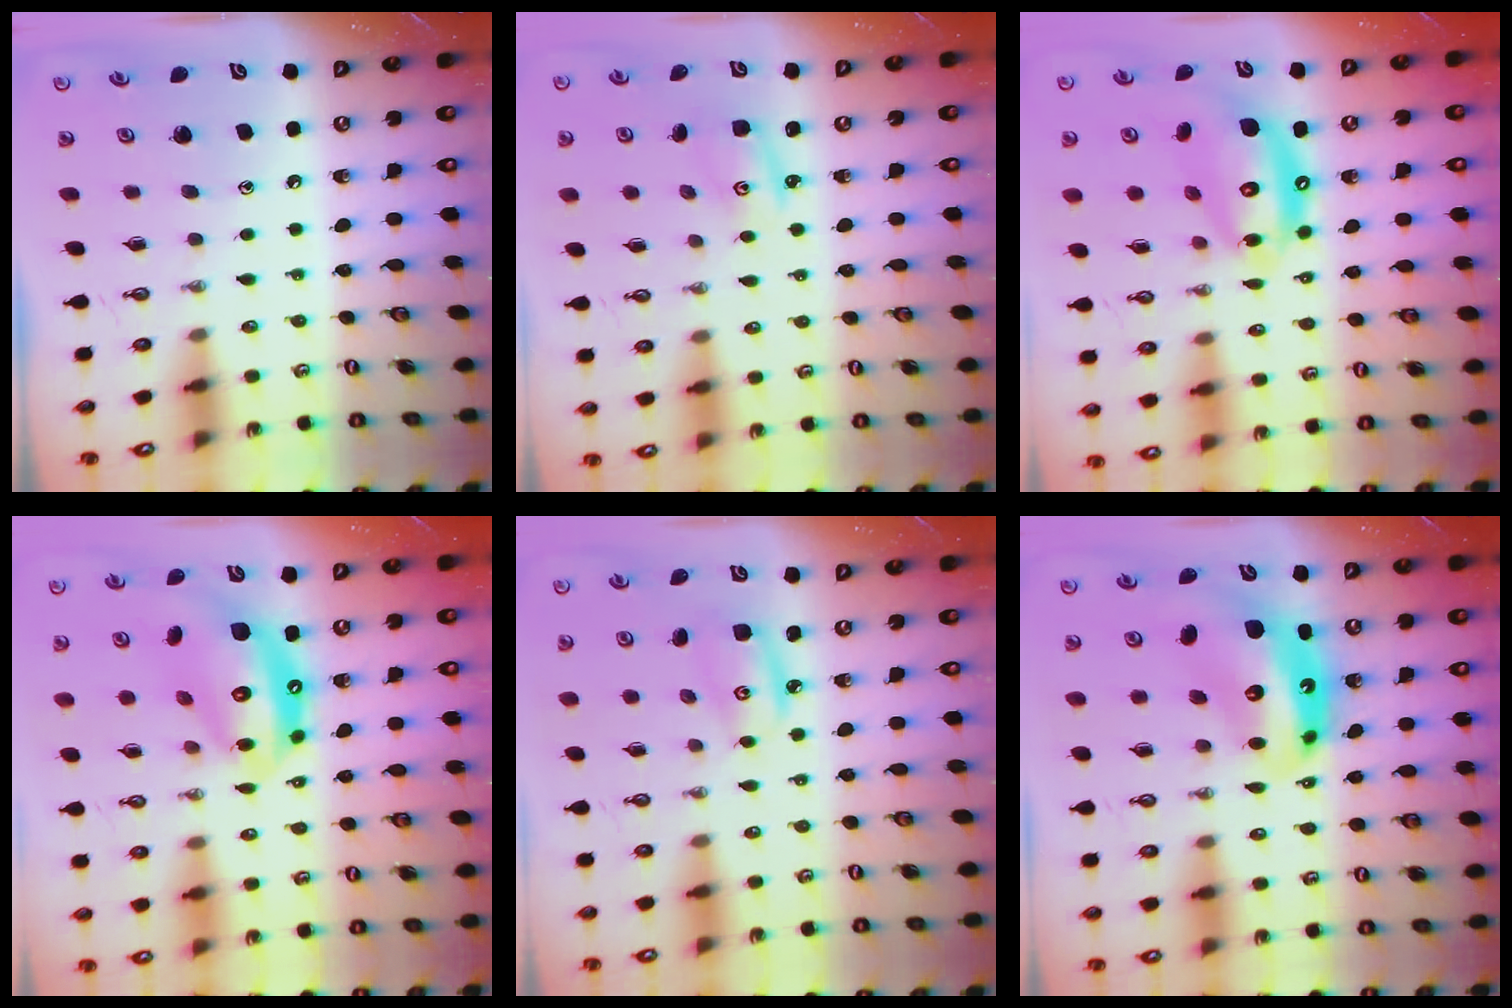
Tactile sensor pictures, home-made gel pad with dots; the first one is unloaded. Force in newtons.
{"total": 2.1, "press": 2.1, "slide": 0.2}
{"total": 13.5, "press": 13.4, "slide": 1.4}
{"total": 15.4, "press": 15.3, "slide": 1.8}
{"total": 4.2, "press": 4.2, "slide": 0.3}
{"total": 13.8, "press": 13.7, "slide": 1.3}